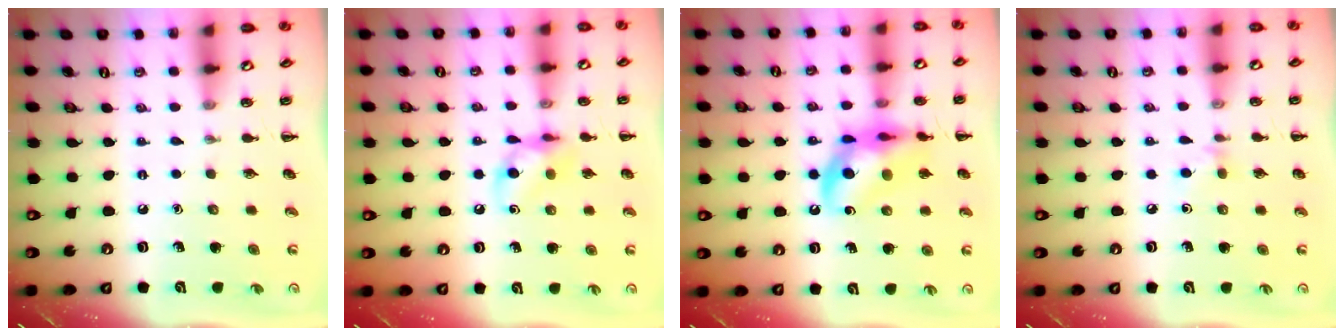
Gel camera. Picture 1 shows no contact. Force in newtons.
{"total": 10.0, "press": 10.0, "slide": 1.1}
{"total": 15.1, "press": 14.7, "slide": 3.3}
{"total": 4.6, "press": 4.3, "slide": 1.7}